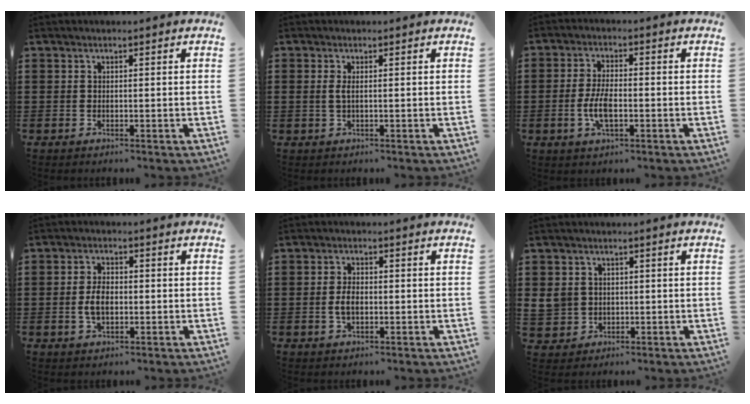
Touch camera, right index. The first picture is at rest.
{"total": 1.3, "force": [-0.1, 0.4, 1.2], "torque": [-0.033, -0.002, -0.005]}
{"total": 5.3, "force": [-1.2, 2.2, 4.7], "torque": [-0.102, 0.001, -0.027]}
{"total": 3.7, "force": [-0.5, 2.1, 3.0], "torque": [-0.071, -0.001, -0.014]}
{"total": 2.9, "force": [-0.5, 1.6, 2.4], "torque": [-0.054, 0.000, -0.010]}
{"total": 3.9, "force": [0.1, 3.7, 1.1], "torque": [-0.051, 0.006, -0.002]}